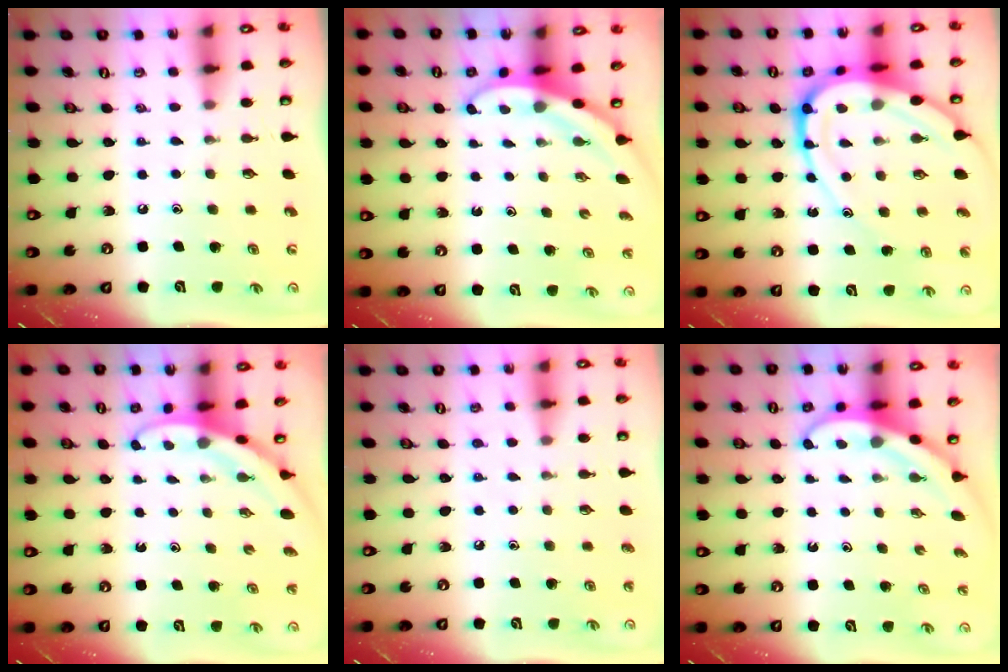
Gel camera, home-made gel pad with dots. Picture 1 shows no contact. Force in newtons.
{"total": 2.9, "press": 2.9, "slide": 0.1}
{"total": 18.5, "press": 18.4, "slide": 2.1}
{"total": 2.7, "press": 2.7, "slide": 0.0}
{"total": 3.7, "press": 3.7, "slide": 0.4}
{"total": 4.0, "press": 4.0, "slide": 0.3}